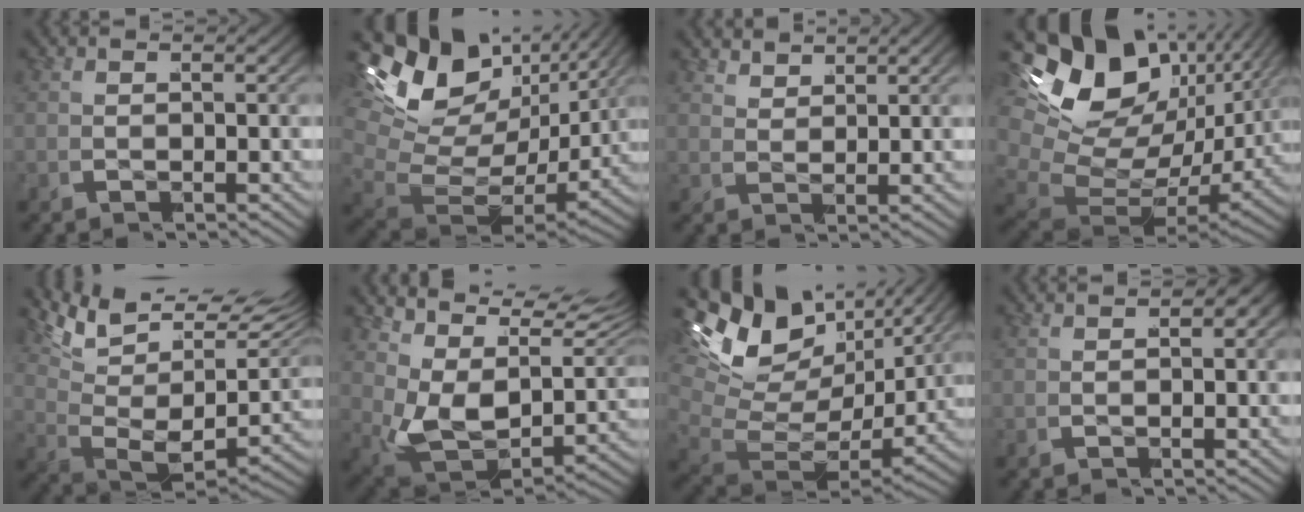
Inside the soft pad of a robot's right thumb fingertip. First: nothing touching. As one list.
[{"total": 11.5, "force": [1.0, 7.8, 8.3], "torque": [-0.183, -0.033, 0.023]}, {"total": 2.2, "force": [2.1, -0.2, -0.3], "torque": [0.010, 0.006, 0.042]}, {"total": 15.0, "force": [0.1, 10.6, 10.6], "torque": [-0.208, -0.041, 0.005]}, {"total": 12.0, "force": [3.5, 7.5, 8.7], "torque": [-0.171, -0.017, 0.053]}, {"total": 10.5, "force": [3.3, 6.7, 7.4], "torque": [-0.148, -0.020, 0.052]}, {"total": 10.2, "force": [1.2, 6.9, 7.5], "torque": [-0.171, -0.031, 0.029]}, {"total": 1.9, "force": [0.3, 1.2, 1.4], "torque": [-0.004, 0.003, 0.000]}]